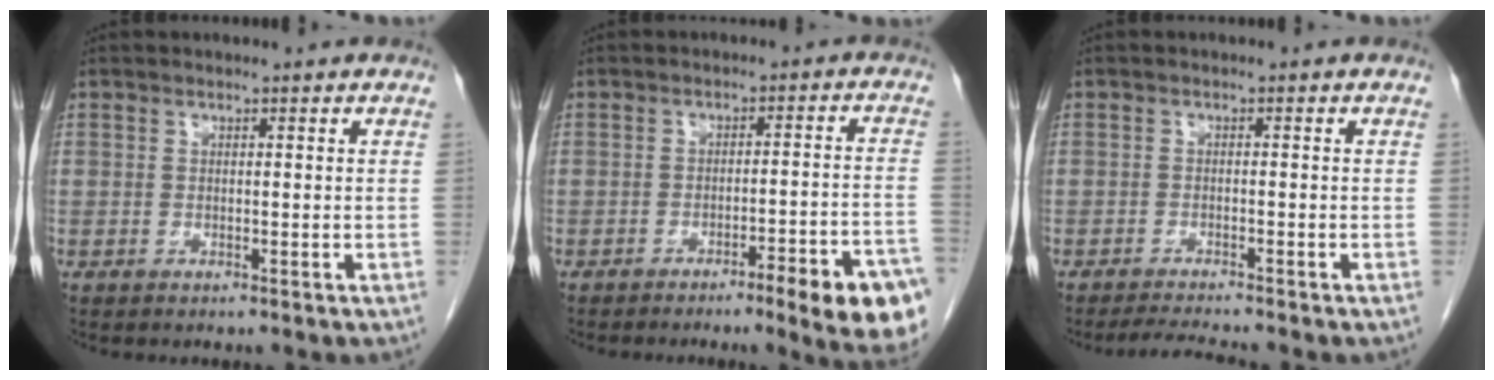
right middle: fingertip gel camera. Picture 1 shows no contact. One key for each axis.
{"total": 11.6, "fx": -7.1, "fy": 0.8, "fz": 9.1, "tx": -0.067, "ty": 0.013, "tz": -0.089}
{"total": 3.1, "fx": -2.9, "fy": -0.7, "fz": 0.9, "tx": -0.020, "ty": -0.016, "tz": -0.051}